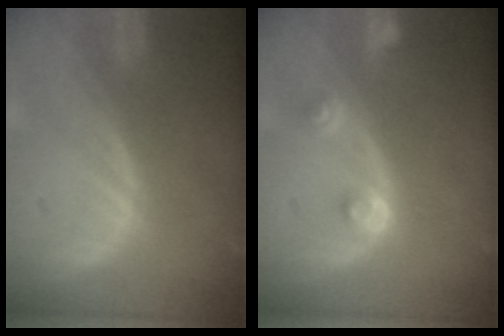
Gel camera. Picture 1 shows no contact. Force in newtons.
{"total": 2.9, "press": 2.7, "slide": 1.0}